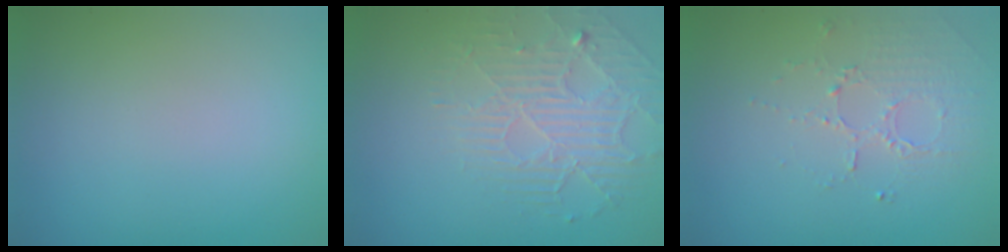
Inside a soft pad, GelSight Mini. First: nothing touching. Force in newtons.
{"total": 2.6, "press": 2.0, "slide": 1.7}
{"total": 1.7, "press": 1.2, "slide": 1.2}